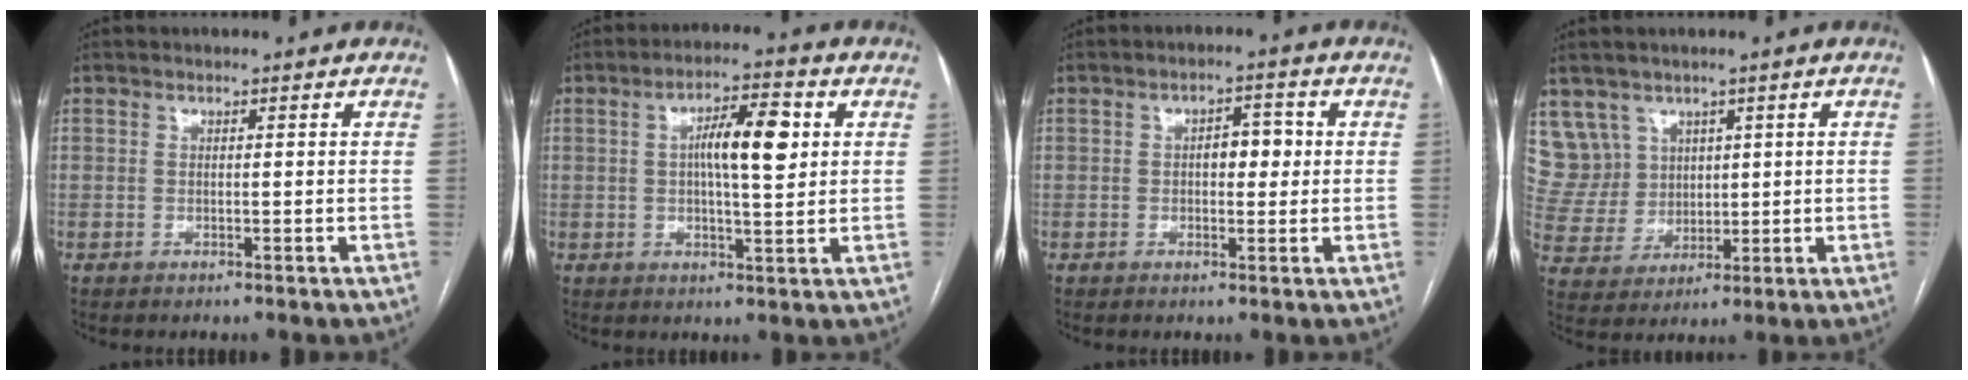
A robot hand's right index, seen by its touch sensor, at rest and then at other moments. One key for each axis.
{"total": 8.5, "fx": 1.7, "fy": 2.0, "fz": 8.1, "tx": -0.139, "ty": 0.016, "tz": 0.026}
{"total": 4.0, "fx": 0.3, "fy": 2.0, "fz": 3.4, "tx": -0.048, "ty": 0.014, "tz": 0.005}
{"total": 8.1, "fx": 4.6, "fy": 6.7, "fz": 0.0, "tx": -0.006, "ty": 0.028, "tz": 0.106}